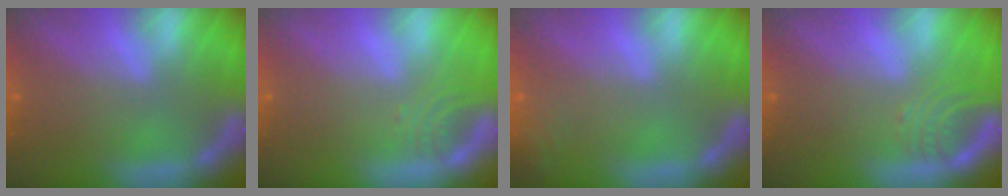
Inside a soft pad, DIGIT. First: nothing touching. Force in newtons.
{"total": 2.0}
{"total": 3.0}
{"total": 3.0}